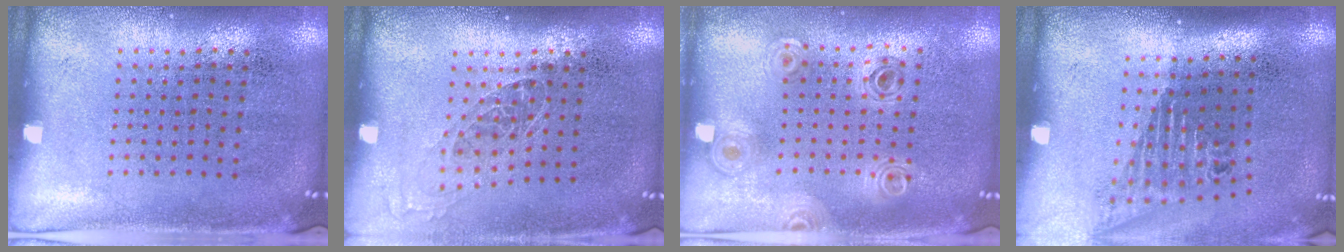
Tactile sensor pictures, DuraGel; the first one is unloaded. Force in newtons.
{"total": 1.0, "press": 0.9, "slide": 0.5}
{"total": 1.0, "press": 0.9, "slide": 0.2}
{"total": 1.6, "press": 1.2, "slide": 1.1}